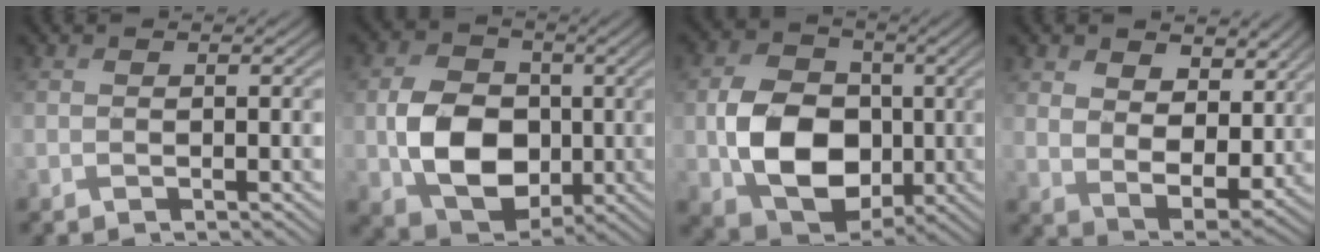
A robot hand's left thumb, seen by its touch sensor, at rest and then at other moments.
{"total": 9.6, "force": [-1.2, 7.4, 6.0], "torque": [-0.132, -0.011, -0.023]}
{"total": 10.9, "force": [-1.5, 8.3, 6.9], "torque": [-0.146, -0.013, -0.026]}
{"total": 8.7, "force": [4.3, 5.6, 5.0], "torque": [-0.121, -0.018, 0.078]}